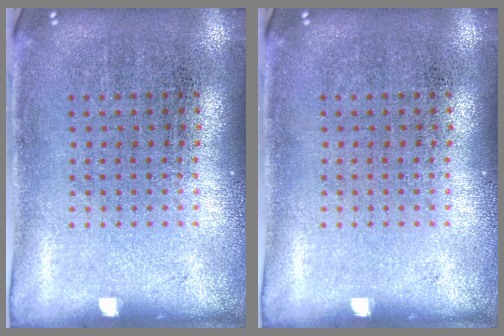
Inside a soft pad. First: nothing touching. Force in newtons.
{"total": 0.0}